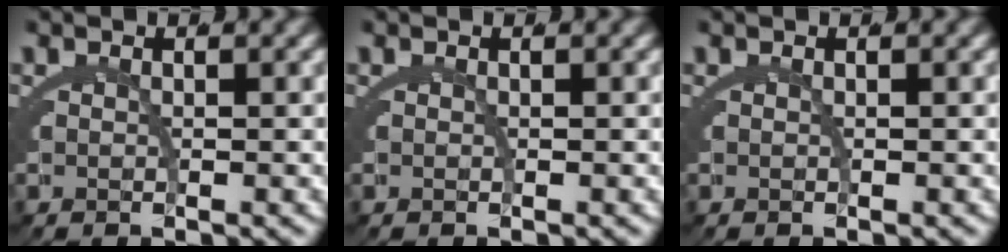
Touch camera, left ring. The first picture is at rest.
{"total": 0.0}
{"total": 0.0}